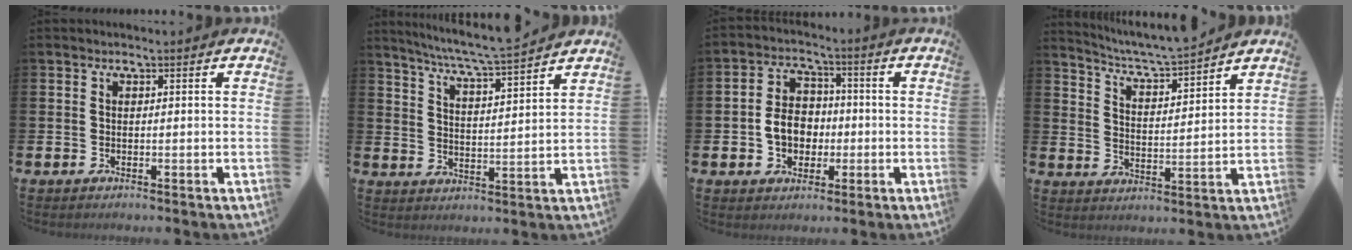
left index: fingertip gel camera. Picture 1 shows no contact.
{"total": 6.7, "force": [6.3, -0.8, 1.9], "torque": [-0.057, -0.042, 0.109]}
{"total": 5.8, "force": [-1.0, 4.8, 3.0], "torque": [-0.054, 0.011, -0.023]}
{"total": 5.7, "force": [5.6, -0.3, 1.1], "torque": [-0.043, -0.044, 0.096]}